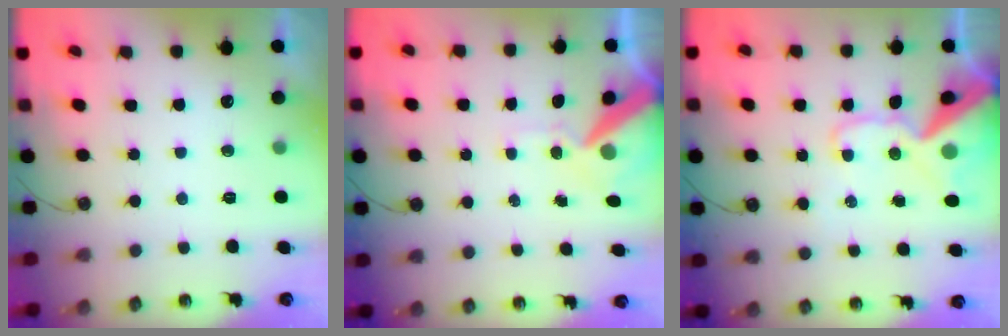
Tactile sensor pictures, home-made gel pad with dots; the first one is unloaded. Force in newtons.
{"total": 11.7, "press": 11.6, "slide": 1.5}
{"total": 18.0, "press": 17.8, "slide": 2.4}